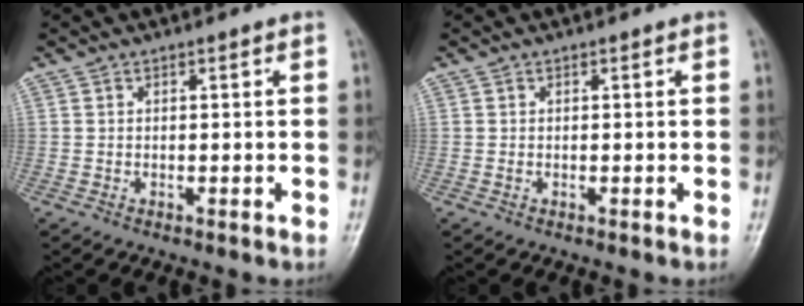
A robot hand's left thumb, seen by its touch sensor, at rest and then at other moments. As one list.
[{"total": 0.6, "force": [0.1, 0.3, 0.5], "torque": [-0.010, 0.001, 0.004]}]